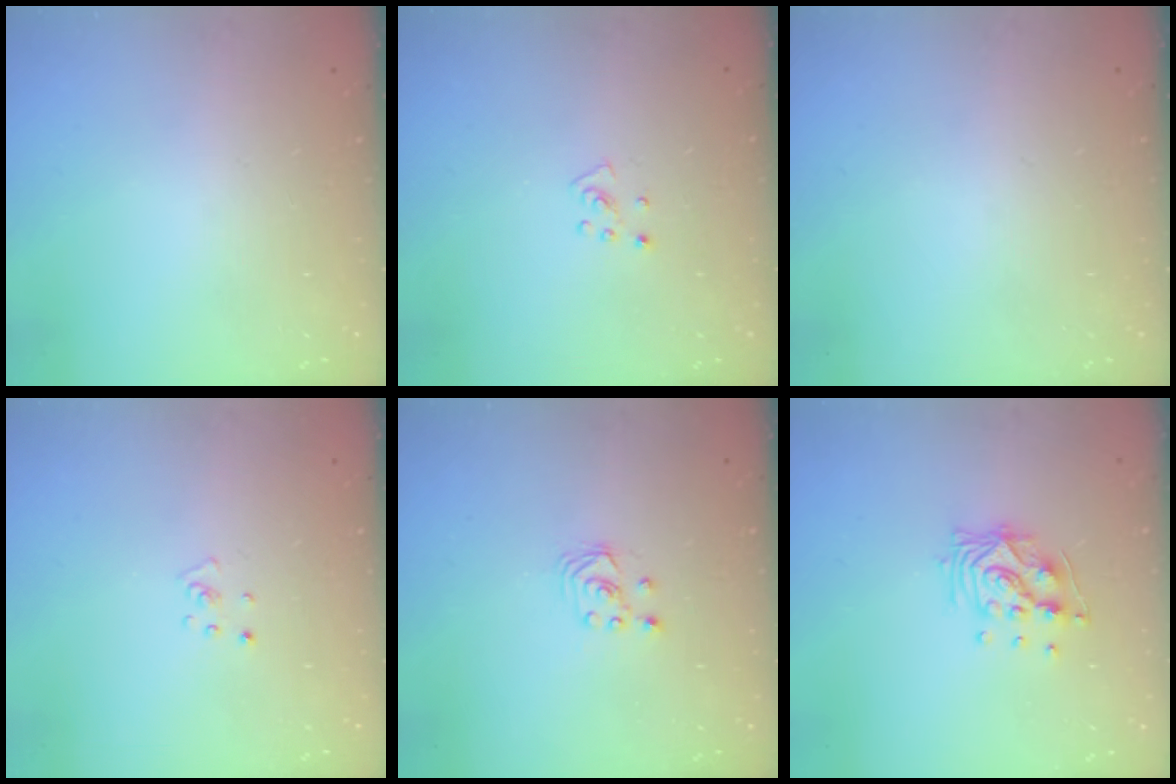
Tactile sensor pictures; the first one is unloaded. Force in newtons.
{"total": 4.4, "press": 4.4, "slide": 0.3}
{"total": 0.0}
{"total": 2.2, "press": 2.2, "slide": 0.2}
{"total": 1.8, "press": 1.8, "slide": 0.2}
{"total": 10.2, "press": 10.2, "slide": 1.2}